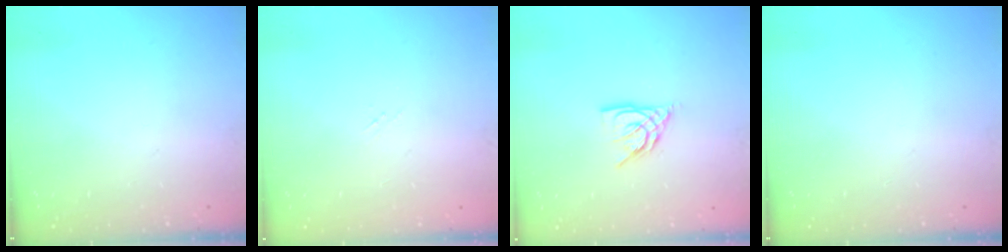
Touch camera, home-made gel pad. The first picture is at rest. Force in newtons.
{"total": 1.7, "press": 1.6, "slide": 0.2}
{"total": 8.1, "press": 8.0, "slide": 1.0}
{"total": 0.0}